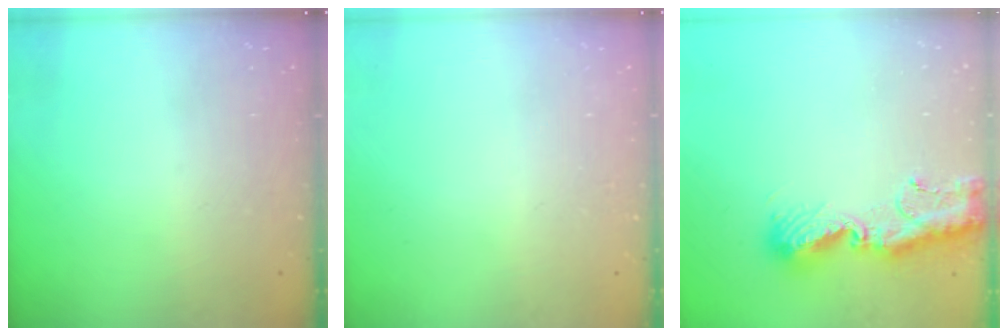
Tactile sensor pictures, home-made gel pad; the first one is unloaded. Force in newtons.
{"total": 0.0}
{"total": 12.2, "press": 12.1, "slide": 0.8}